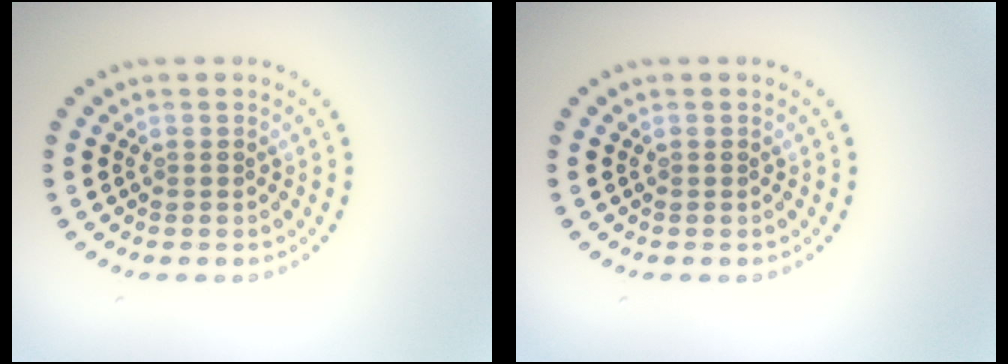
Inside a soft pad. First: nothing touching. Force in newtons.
{"total": 0.0}